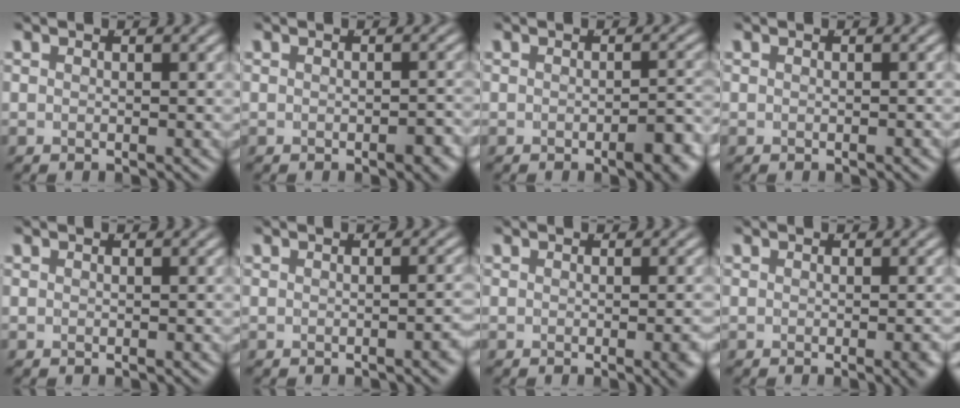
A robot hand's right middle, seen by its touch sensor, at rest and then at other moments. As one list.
[{"total": 1.4, "force": [-1.0, 0.3, 0.9], "torque": [-0.015, 0.000, -0.016]}, {"total": 2.6, "force": [-1.6, 0.5, 2.0], "torque": [-0.023, 0.002, -0.027]}, {"total": 0.0}, {"total": 0.0}, {"total": 1.0, "force": [-0.7, -0.2, 0.7], "torque": [-0.008, 0.009, -0.014]}, {"total": 1.4, "force": [-0.5, -0.2, 1.3], "torque": [-0.014, 0.005, -0.011]}, {"total": 1.2, "force": [-0.5, -0.1, 1.0], "torque": [-0.013, 0.004, -0.010]}]